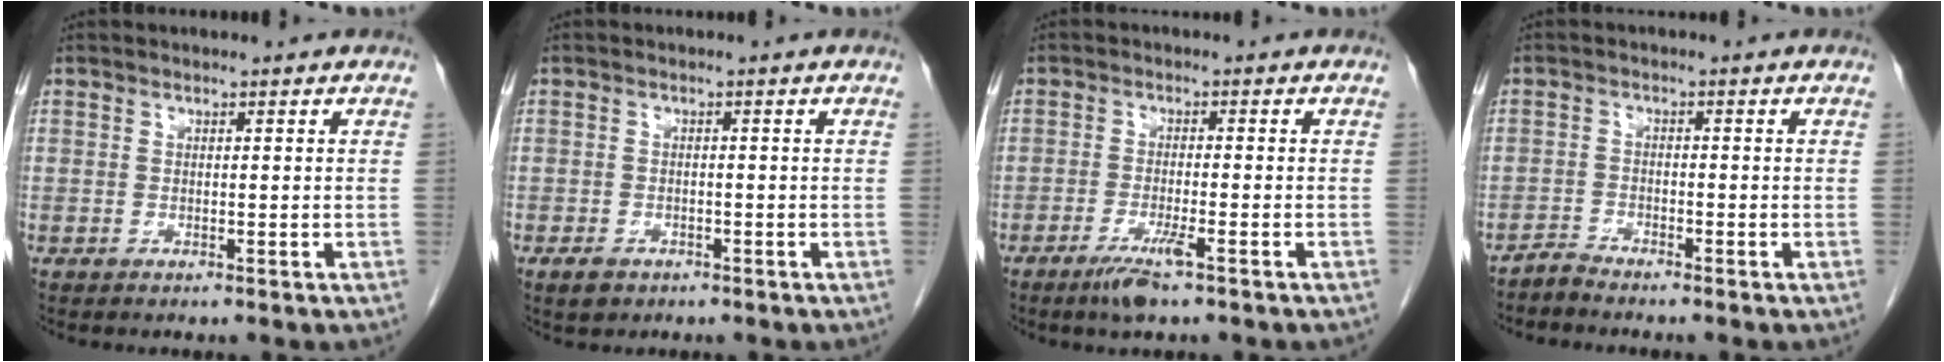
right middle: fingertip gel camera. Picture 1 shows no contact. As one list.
[{"total": 1.9, "force": [-1.1, 1.3, 0.9], "torque": [-0.018, 0.002, -0.010]}, {"total": 4.3, "force": [-2.8, 0.1, 3.3], "torque": [-0.066, -0.009, -0.051]}, {"total": 1.7, "force": [-1.6, -0.4, -0.3], "torque": [0.008, -0.007, -0.035]}]